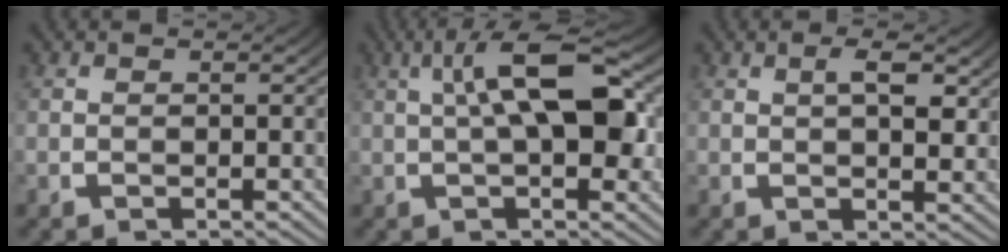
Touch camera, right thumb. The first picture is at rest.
{"total": 8.7, "force": [1.9, 3.4, 7.8], "torque": [-0.111, 0.011, 0.025]}
{"total": 2.6, "force": [1.1, 1.0, 2.2], "torque": [-0.025, -0.002, 0.019]}